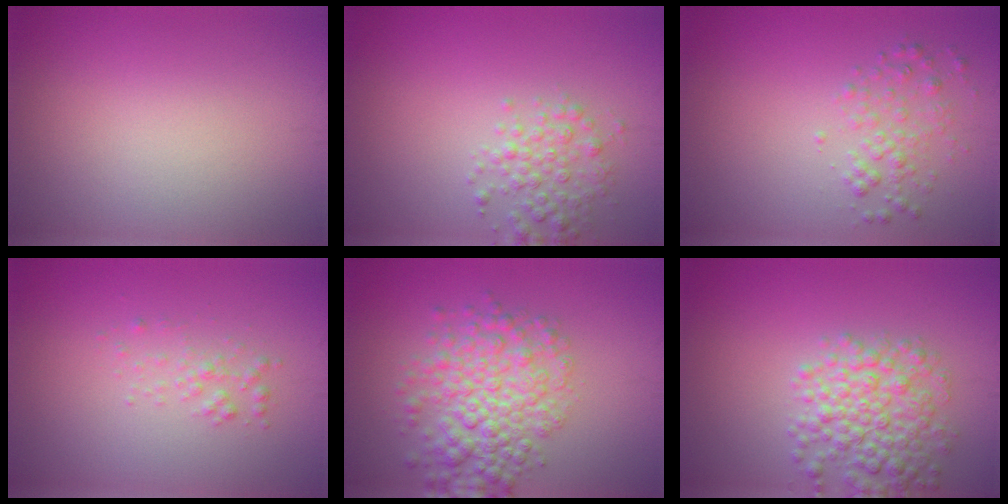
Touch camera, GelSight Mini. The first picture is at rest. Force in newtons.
{"total": 2.7, "press": 2.7, "slide": 0.1}
{"total": 2.0, "press": 2.0, "slide": 0.1}
{"total": 1.3, "press": 1.3, "slide": 0.1}
{"total": 6.1, "press": 6.1, "slide": 0.1}
{"total": 5.2, "press": 5.2, "slide": 0.1}